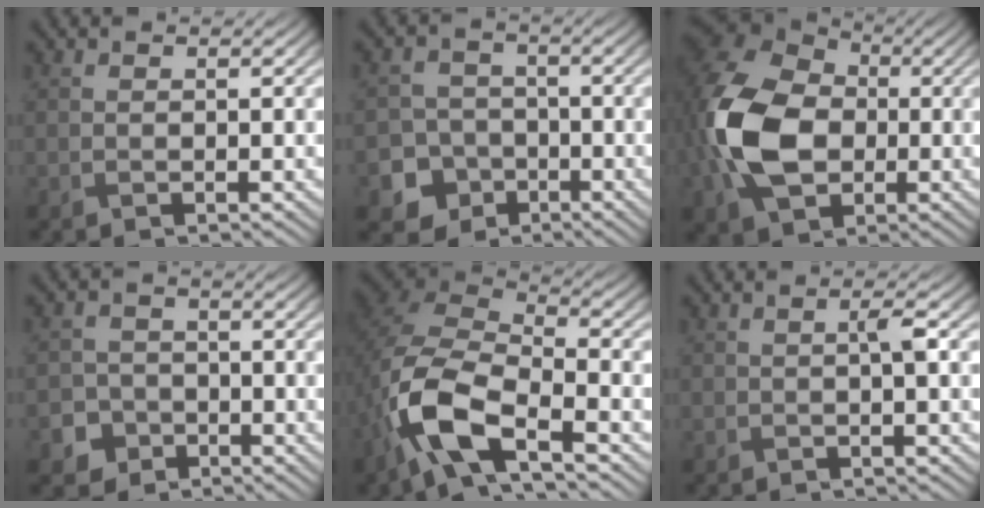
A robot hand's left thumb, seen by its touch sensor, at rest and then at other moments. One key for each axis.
{"total": 5.9, "fx": -2.9, "fy": 4.9, "fz": 1.6, "tx": -0.029, "ty": -0.008, "tz": -0.068}
{"total": 15.0, "fx": -1.7, "fy": 10.5, "fz": 10.5, "tx": -0.278, "ty": -0.016, "tz": -0.038}
{"total": 3.7, "fx": -1.9, "fy": 3.0, "fz": 0.9, "tx": -0.010, "ty": -0.004, "tz": -0.043}
{"total": 12.3, "fx": -5.4, "fy": 5.6, "fz": 9.5, "tx": -0.216, "ty": -0.018, "tz": -0.113}
{"total": 1.4, "fx": 0.1, "fy": 0.1, "fz": 1.4, "tx": -0.028, "ty": 0.007, "tz": 0.002}